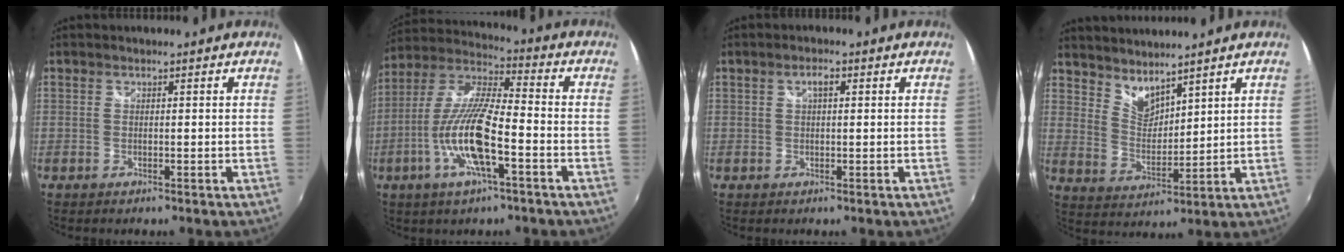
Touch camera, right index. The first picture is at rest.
{"total": 15.0, "force": [-5.4, 3.1, 13.6], "torque": [-0.277, -0.009, -0.108]}
{"total": 2.0, "force": [0.6, 0.9, 1.7], "torque": [-0.030, 0.006, 0.008]}
{"total": 6.7, "force": [5.8, 2.0, 2.5], "torque": [-0.037, -0.006, 0.113]}